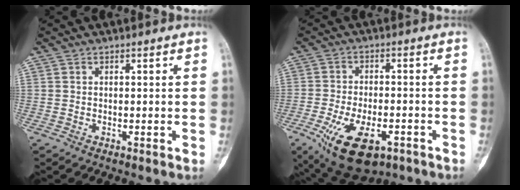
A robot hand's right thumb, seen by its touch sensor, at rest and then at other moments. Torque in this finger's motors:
{"motor_torque": [0.34, 0.57, 0.48, 0.34, 0.16]}